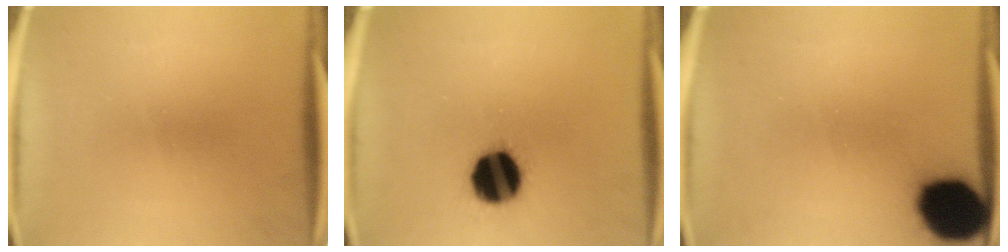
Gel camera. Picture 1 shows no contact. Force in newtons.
{"total": 15.0}
{"total": 16.8}